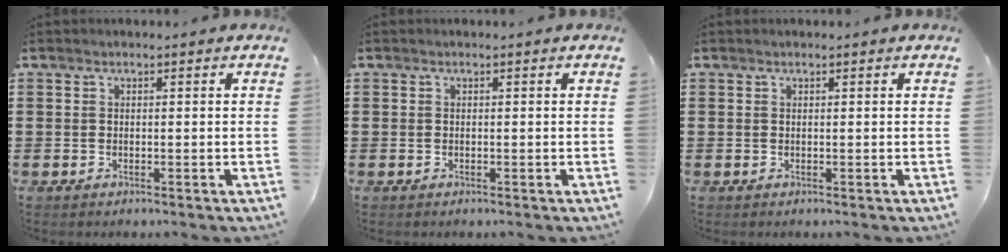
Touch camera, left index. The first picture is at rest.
{"total": 0.0}
{"total": 0.0}